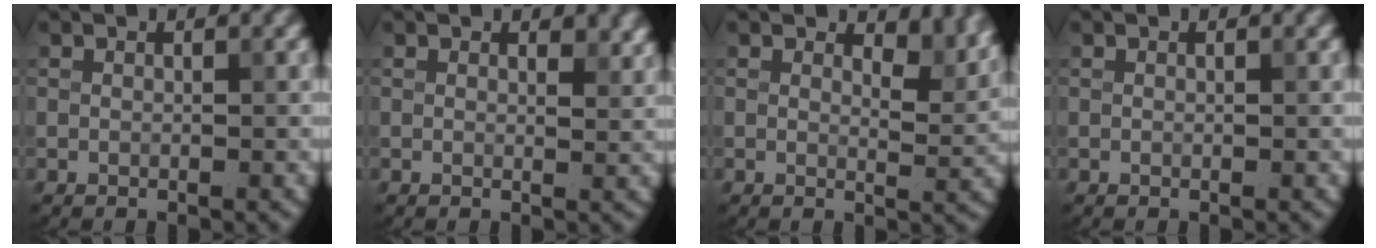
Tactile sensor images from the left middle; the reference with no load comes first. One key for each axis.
{"total": 1.4, "fx": 1.0, "fy": 0.7, "fz": 0.8, "tx": -0.009, "ty": -0.005, "tz": 0.015}
{"total": 3.1, "fx": 2.2, "fy": 1.3, "fz": 1.7, "tx": -0.027, "ty": -0.007, "tz": 0.026}
{"total": 0.0}